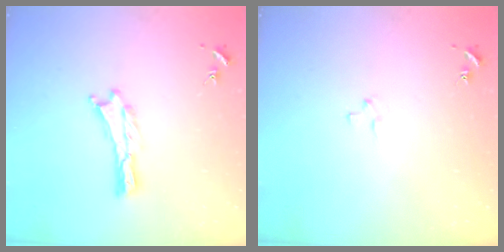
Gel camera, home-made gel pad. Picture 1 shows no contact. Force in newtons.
{"total": 1.9, "press": 1.9, "slide": 0.2}